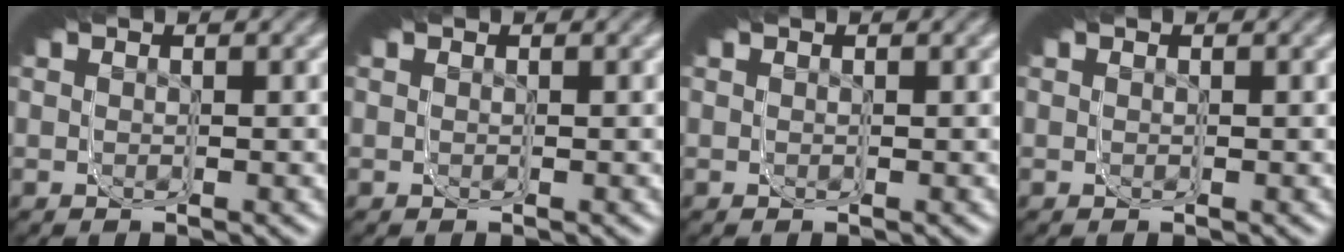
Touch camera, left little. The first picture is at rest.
{"total": 0.0}
{"total": 0.0}
{"total": 0.0}